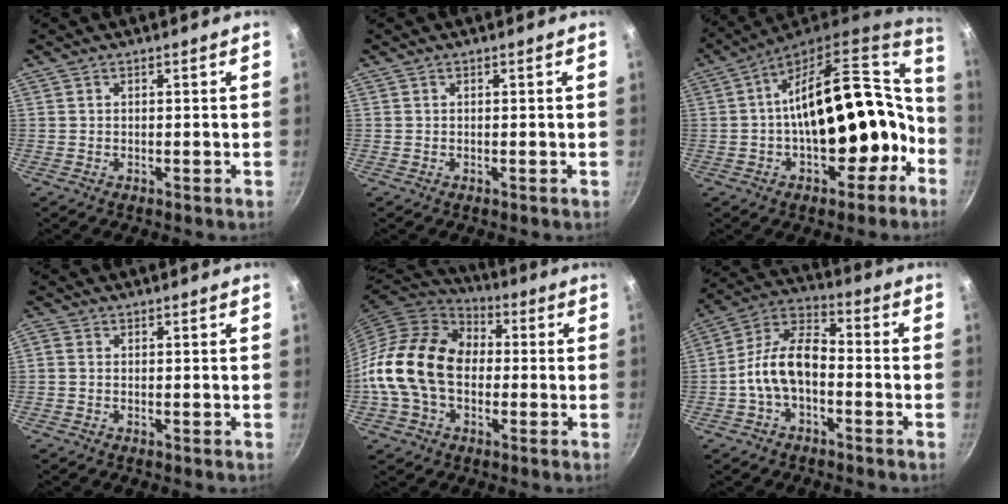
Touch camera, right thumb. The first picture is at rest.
{"total": 0.0}
{"total": 22.7, "force": [-3.1, 13.9, 17.7], "torque": [-0.203, 0.078, -0.024]}
{"total": 1.1, "force": [-0.2, 0.8, 0.8], "torque": [-0.022, 0.004, -0.010]}
{"total": 18.7, "force": [-0.7, 13.4, 13.0], "torque": [-0.211, 0.036, -0.025]}
{"total": 11.3, "force": [-3.0, 6.4, 8.9], "torque": [-0.154, 0.050, -0.070]}